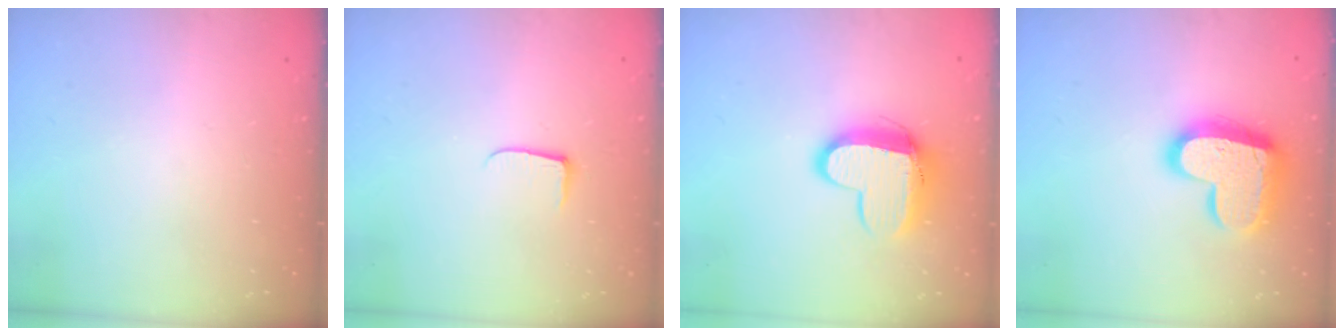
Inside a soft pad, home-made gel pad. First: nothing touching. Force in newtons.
{"total": 5.0, "press": 5.0, "slide": 0.5}
{"total": 12.0, "press": 11.9, "slide": 1.2}
{"total": 18.3, "press": 18.2, "slide": 1.2}